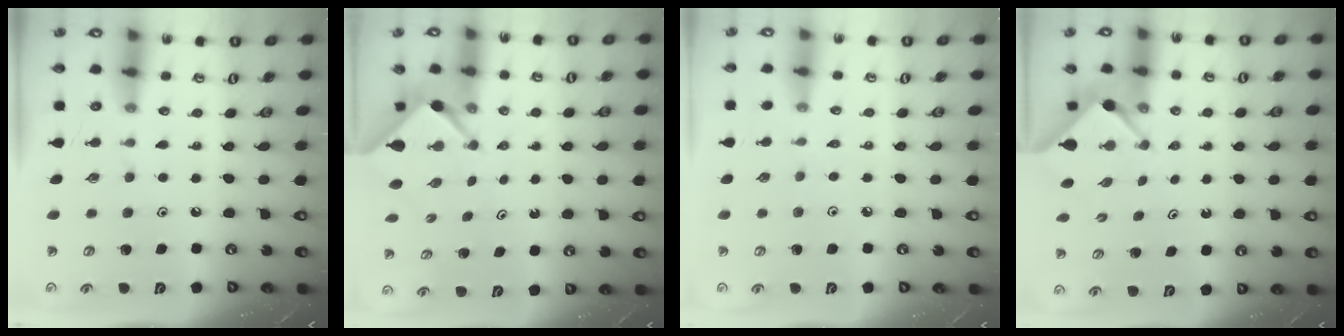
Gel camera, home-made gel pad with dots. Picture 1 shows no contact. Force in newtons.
{"total": 2.4, "press": 2.4, "slide": 0.2}
{"total": 1.1, "press": 1.1, "slide": 0.4}
{"total": 2.9, "press": 2.9, "slide": 0.4}